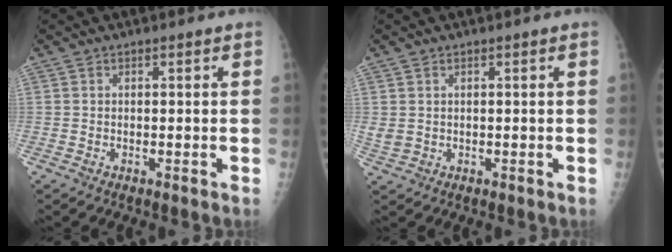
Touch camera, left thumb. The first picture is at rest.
{"total": 2.0, "force": [0.6, 1.4, 1.3], "torque": [-0.033, 0.002, 0.020]}